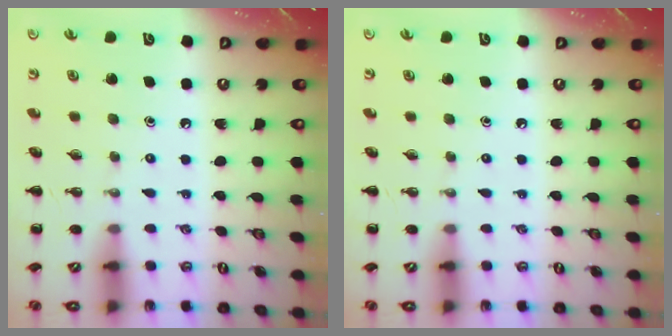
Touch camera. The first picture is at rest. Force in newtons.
{"total": 0.0}